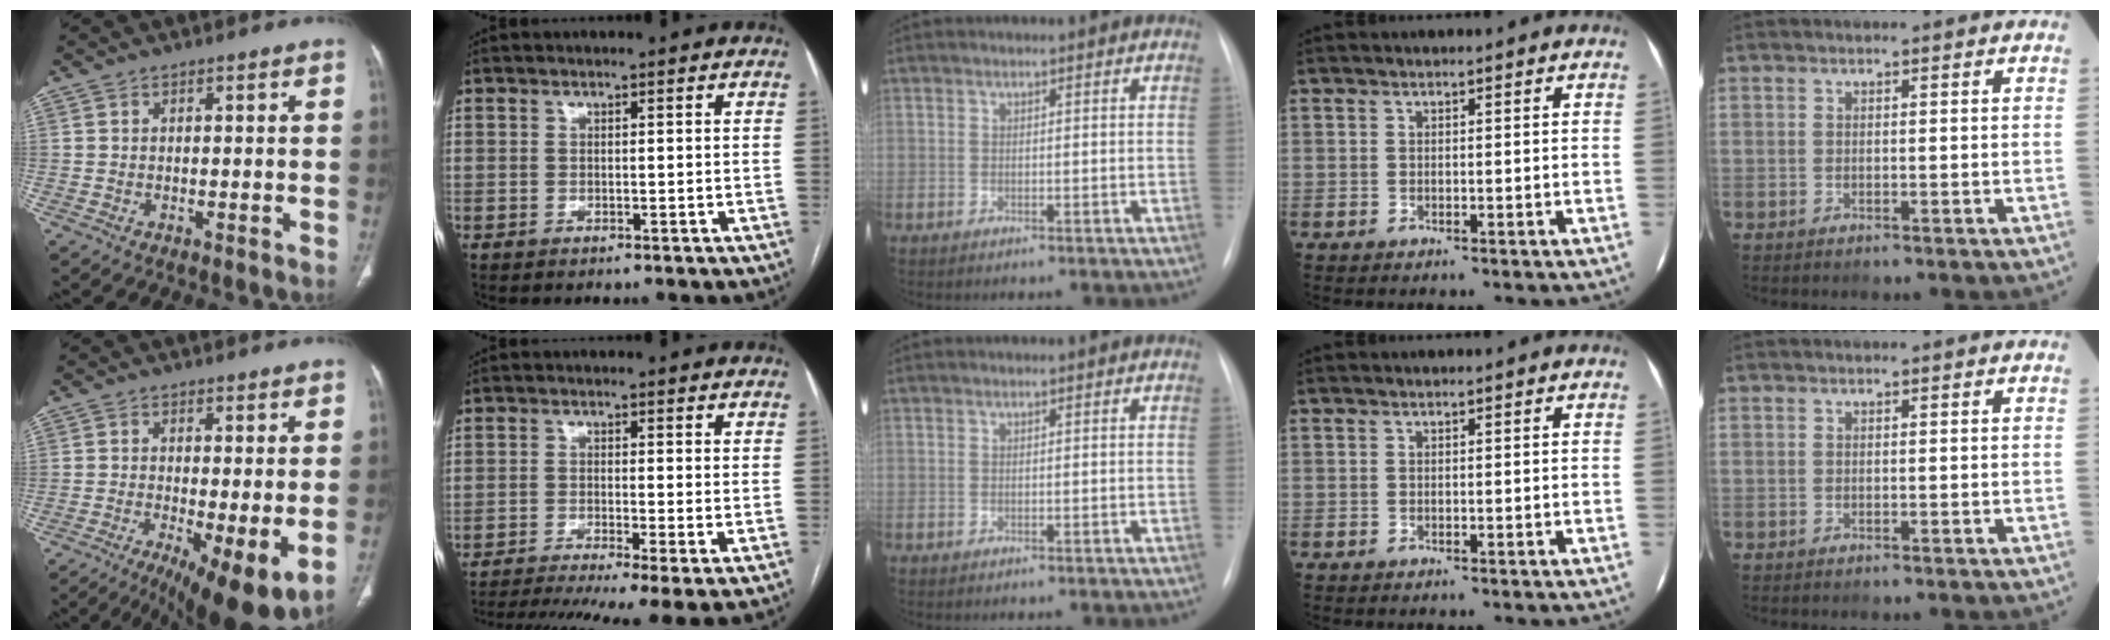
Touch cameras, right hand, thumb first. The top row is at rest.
{"thumb": {"total": 12.4, "force": [-3.7, 3.4, 11.3], "torque": [-0.169, -0.022, -0.050]}, "index": {"total": 13.7, "force": [-9.6, 1.3, 9.7], "torque": [-0.157, -0.018, -0.149]}}